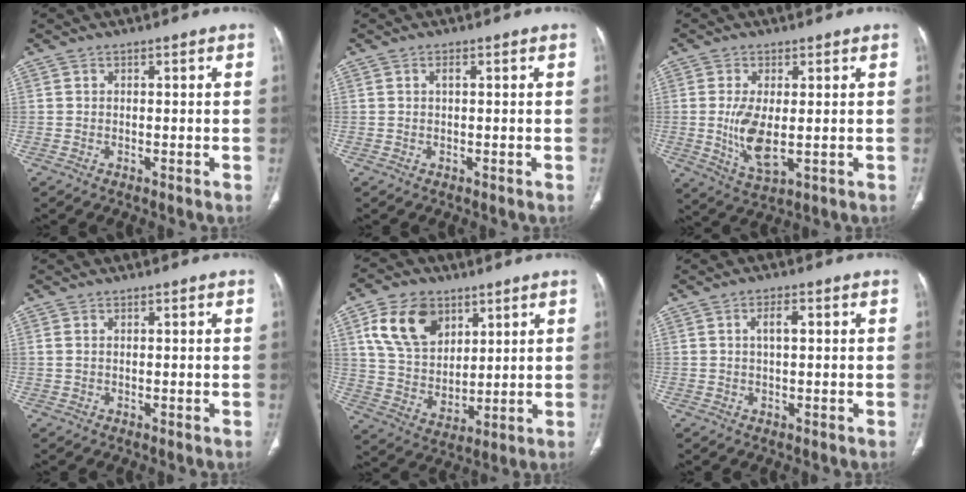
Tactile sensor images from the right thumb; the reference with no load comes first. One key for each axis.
{"total": 0.7, "fx": 0.2, "fy": 0.2, "fz": 0.6, "tx": -0.011, "ty": 0.001, "tz": 0.002}
{"total": 8.0, "fx": -0.3, "fy": 3.4, "fz": 7.2, "tx": -0.149, "ty": -0.019, "tz": 0.003}
{"total": 0.8, "fx": 0.2, "fy": 0.4, "fz": 0.6, "tx": -0.019, "ty": 0.010, "tz": 0.009}
{"total": 14.6, "fx": 6.7, "fy": 10.1, "fz": 8.2, "tx": -0.120, "ty": -0.028, "tz": 0.137}
{"total": 2.7, "fx": 0.6, "fy": 1.0, "fz": 2.5, "tx": -0.043, "ty": 0.005, "tz": 0.010}